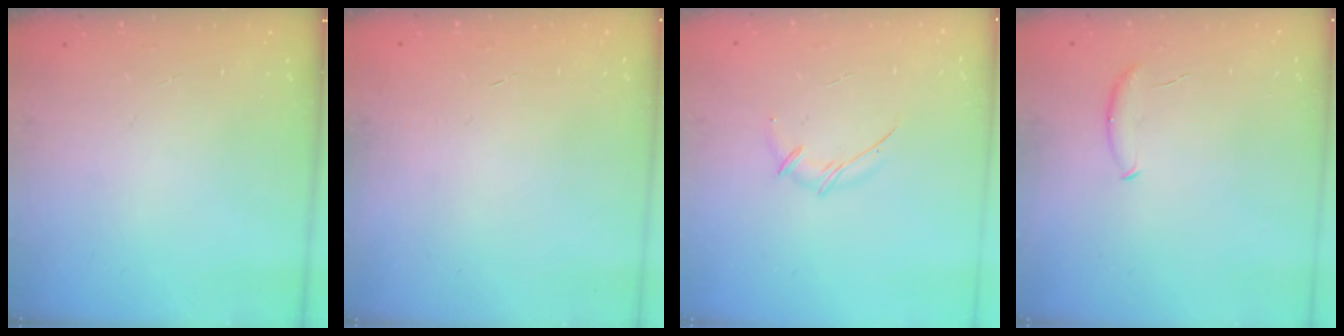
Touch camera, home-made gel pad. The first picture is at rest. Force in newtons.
{"total": 0.0}
{"total": 4.8, "press": 4.7, "slide": 1.0}
{"total": 6.7, "press": 6.7, "slide": 0.9}